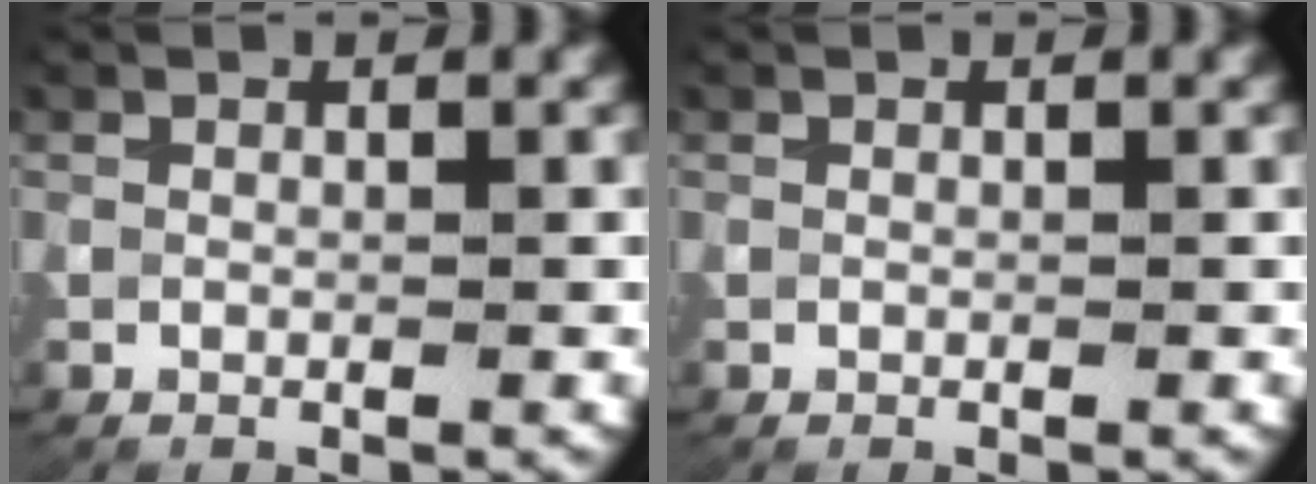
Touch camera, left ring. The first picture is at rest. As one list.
[{"total": 0.0}]